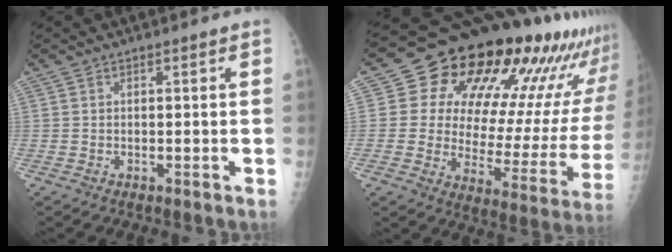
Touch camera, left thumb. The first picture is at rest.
{"total": 26.4, "force": [16.2, 11.7, 17.3], "torque": [-0.208, -0.054, 0.220]}